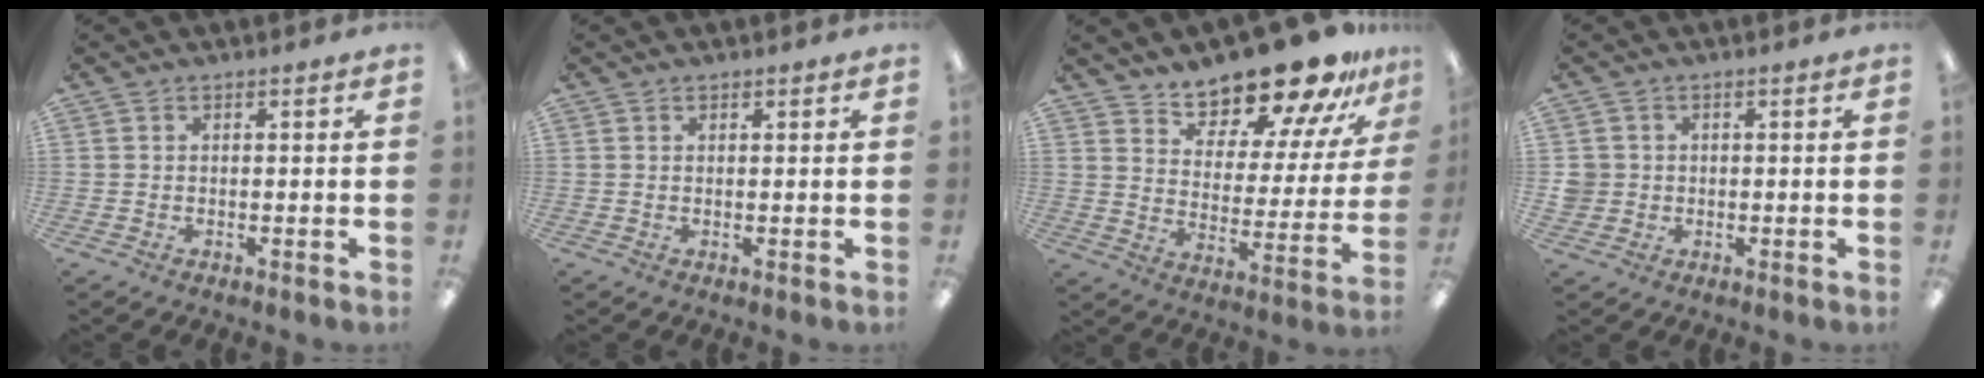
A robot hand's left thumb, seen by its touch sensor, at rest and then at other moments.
{"total": 0.8, "force": [0.5, 0.4, 0.5], "torque": [-0.010, 0.003, 0.010]}
{"total": 17.6, "force": [15.8, 4.9, 6.0], "torque": [-0.088, -0.129, 0.271]}
{"total": 3.3, "force": [0.0, 3.3, 0.4], "torque": [-0.006, 0.004, -0.002]}